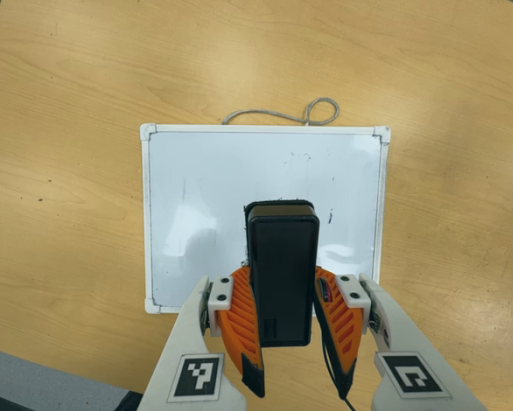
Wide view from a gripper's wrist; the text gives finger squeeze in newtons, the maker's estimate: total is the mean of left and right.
{"total": 7.9, "left": 7.0, "right": 8.8}